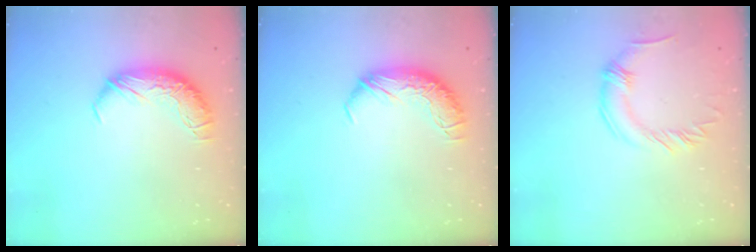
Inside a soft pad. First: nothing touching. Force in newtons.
{"total": 0.0}
{"total": 0.0}